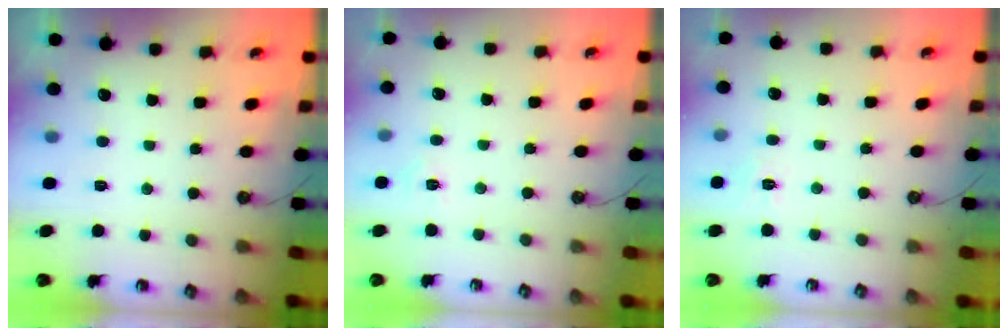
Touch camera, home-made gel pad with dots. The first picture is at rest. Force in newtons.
{"total": 3.1, "press": 3.0, "slide": 0.4}
{"total": 2.5, "press": 2.5, "slide": 0.5}